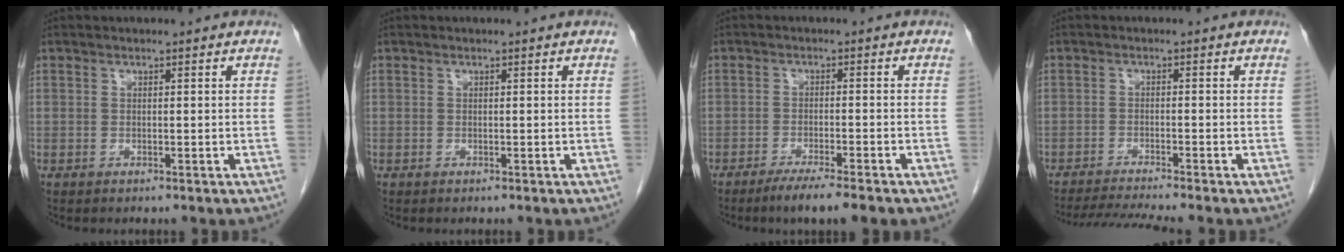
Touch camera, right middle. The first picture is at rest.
{"total": 0.0}
{"total": 5.8, "force": [-4.4, 0.1, 3.9], "torque": [-0.059, -0.012, -0.069]}
{"total": 6.2, "force": [-5.5, -1.5, 2.3], "torque": [-0.037, -0.019, -0.094]}